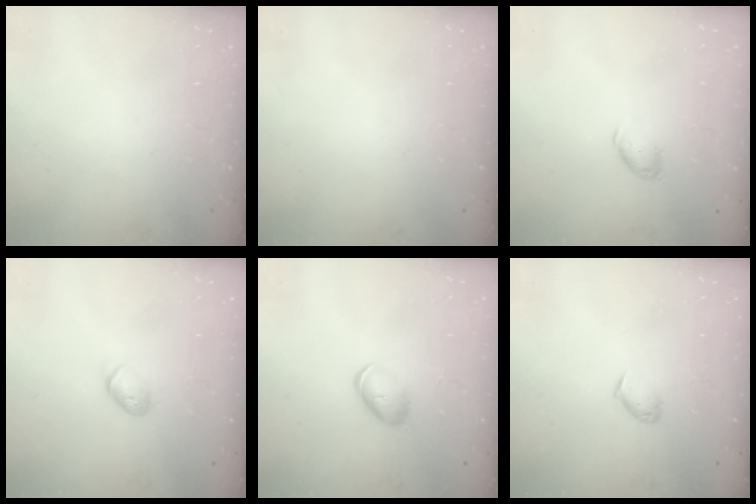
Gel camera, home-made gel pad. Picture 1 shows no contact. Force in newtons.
{"total": 0.0}
{"total": 5.8, "press": 5.8, "slide": 0.5}
{"total": 6.3, "press": 6.2, "slide": 1.2}
{"total": 6.4, "press": 6.3, "slide": 0.9}
{"total": 3.8, "press": 3.8, "slide": 0.6}